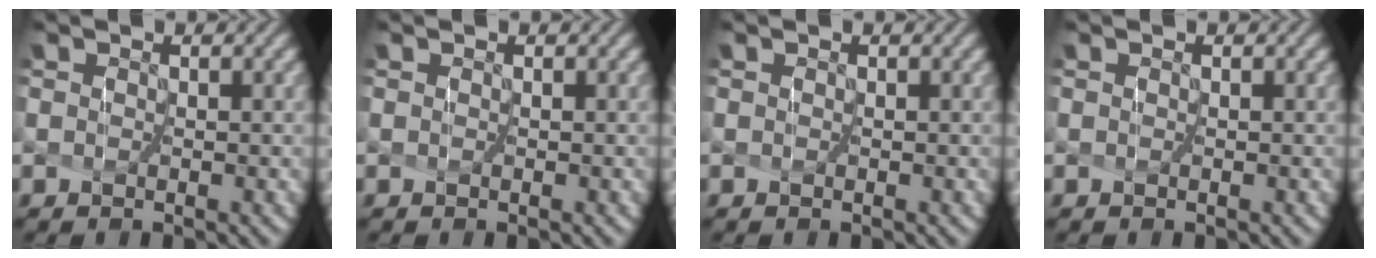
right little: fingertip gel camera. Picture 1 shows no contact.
{"total": 0.0}
{"total": 0.0}
{"total": 0.0}